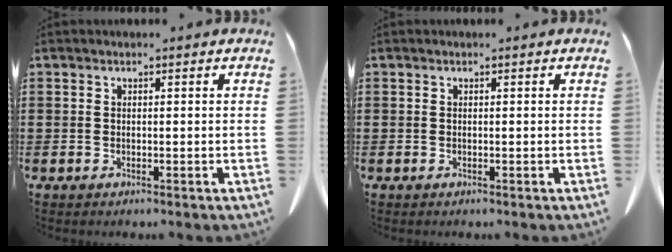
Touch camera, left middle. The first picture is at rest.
{"total": 0.0}